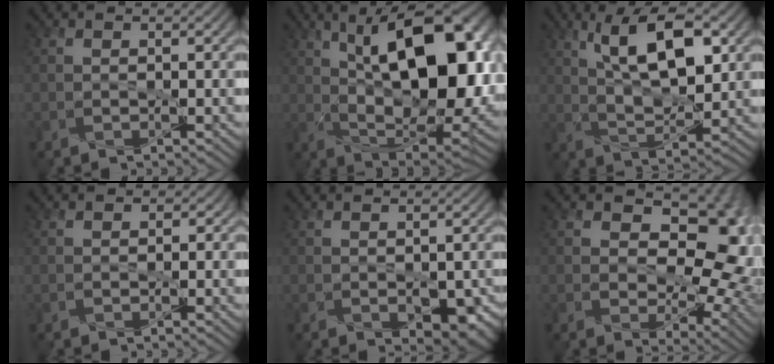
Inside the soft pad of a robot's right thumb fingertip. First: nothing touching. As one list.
[{"total": 17.6, "force": [4.5, 8.2, 14.9], "torque": [-0.220, 0.021, 0.068]}, {"total": 10.2, "force": [3.8, 4.2, 8.4], "torque": [-0.154, 0.003, 0.069]}, {"total": 0.8, "force": [-0.5, 0.6, -0.2], "torque": [0.003, -0.003, -0.012]}, {"total": 2.7, "force": [-0.7, 1.7, 2.0], "torque": [-0.033, -0.013, -0.003]}, {"total": 14.8, "force": [2.6, 9.9, 10.7], "torque": [-0.111, 0.006, 0.047]}]